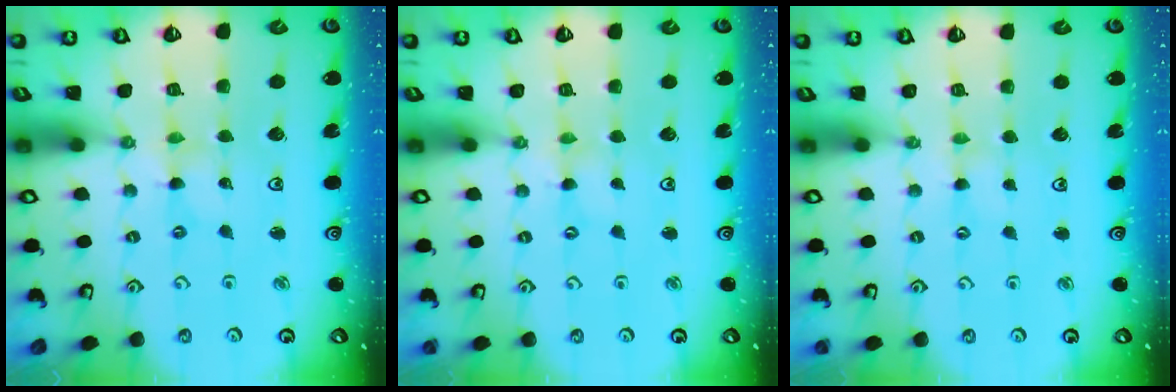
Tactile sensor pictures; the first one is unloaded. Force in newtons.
{"total": 0.0}
{"total": 1.0, "press": 1.0, "slide": 0.2}